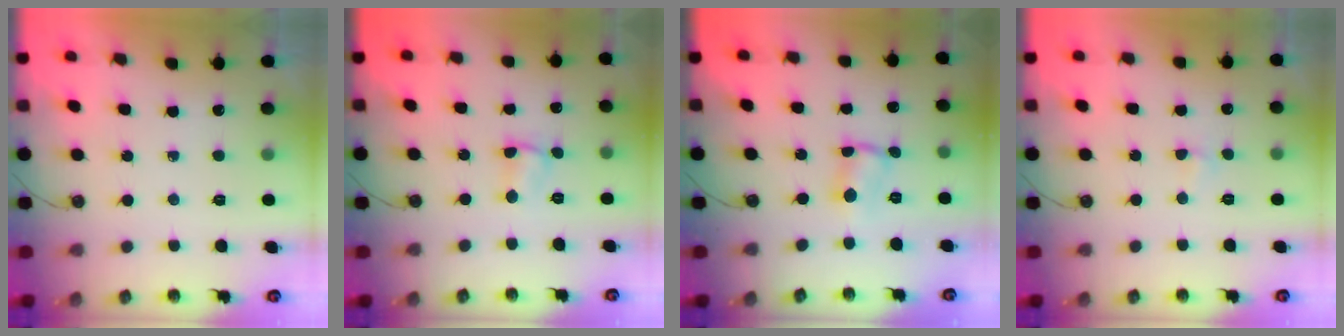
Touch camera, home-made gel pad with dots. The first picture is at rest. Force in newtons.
{"total": 1.5, "press": 1.4, "slide": 0.5}
{"total": 2.9, "press": 1.4, "slide": 2.5}
{"total": 3.0, "press": 2.9, "slide": 0.5}